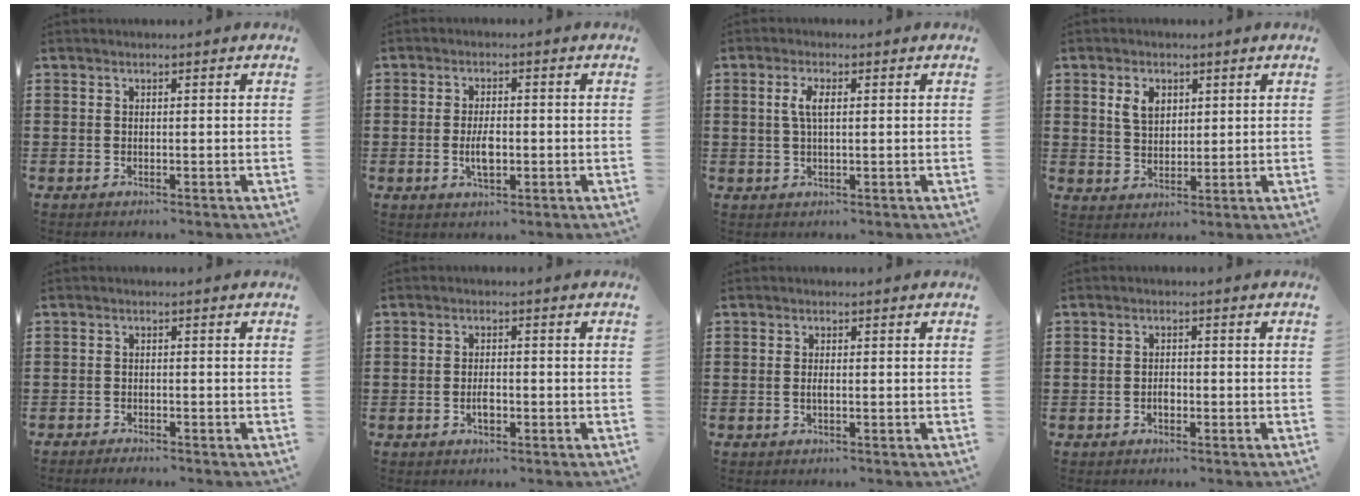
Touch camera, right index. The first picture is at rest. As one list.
[{"total": 4.4, "force": [-0.8, 1.7, 3.9], "torque": [-0.084, -0.001, -0.018]}, {"total": 3.1, "force": [0.6, 1.0, 2.8], "torque": [-0.058, 0.006, 0.008]}, {"total": 3.9, "force": [1.6, 2.6, 2.4], "torque": [-0.056, 0.010, 0.028]}, {"total": 1.0, "force": [-1.0, 0.0, 0.0], "torque": [-0.004, 0.000, -0.021]}, {"total": 2.5, "force": [-0.9, 1.1, 2.1], "torque": [-0.040, 0.000, -0.015]}, {"total": 0.9, "force": [-0.2, 0.2, 0.9], "torque": [-0.016, -0.001, -0.003]}, {"total": 1.5, "force": [-0.7, 1.0, 1.0], "torque": [-0.021, -0.001, -0.012]}]